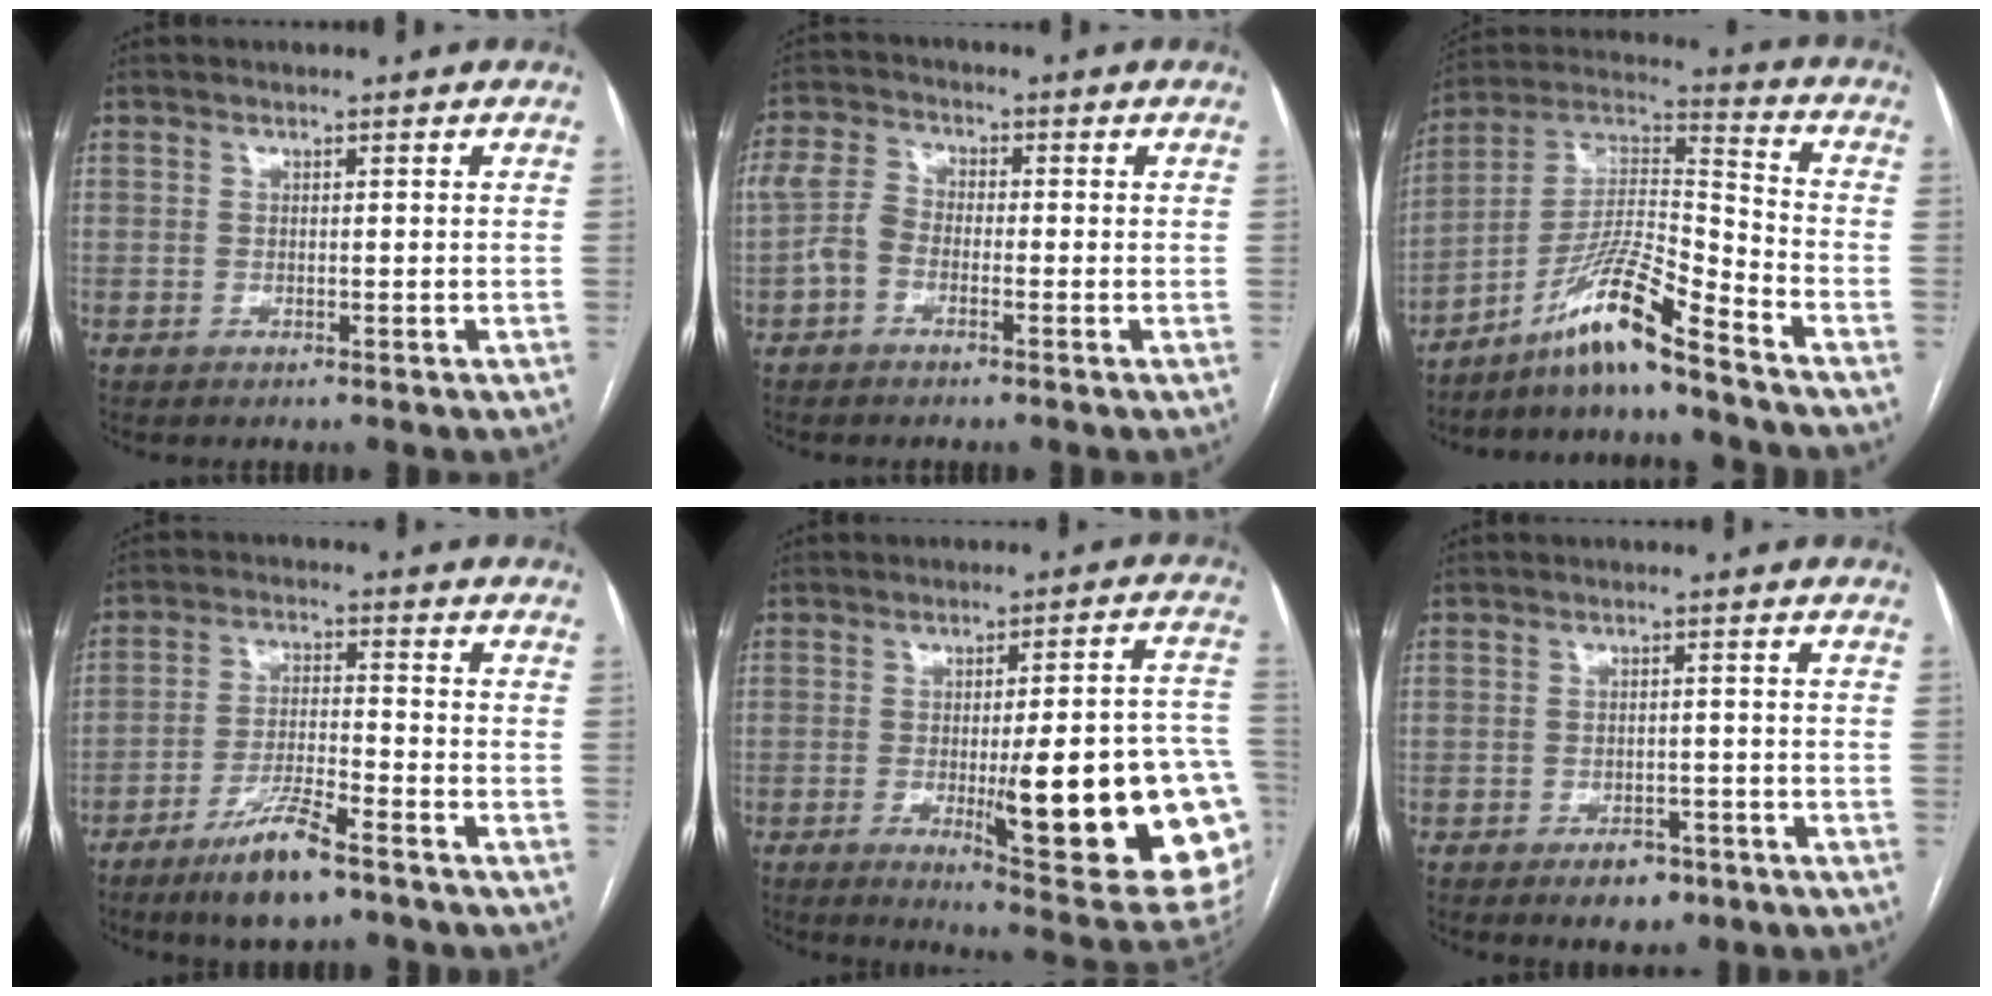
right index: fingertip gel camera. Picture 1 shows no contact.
{"total": 4.0, "force": [-1.4, 2.5, 2.8], "torque": [-0.066, 0.020, -0.035]}
{"total": 12.2, "force": [-9.0, -0.2, 8.1], "torque": [-0.157, 0.012, -0.166]}
{"total": 9.1, "force": [-6.3, 1.2, 6.4], "torque": [-0.124, -0.015, -0.113]}
{"total": 24.9, "force": [-5.6, 3.4, 24.0], "torque": [-0.218, -0.007, -0.061]}
{"total": 4.1, "force": [-2.6, 2.4, 2.1], "torque": [-0.024, 0.003, -0.030]}